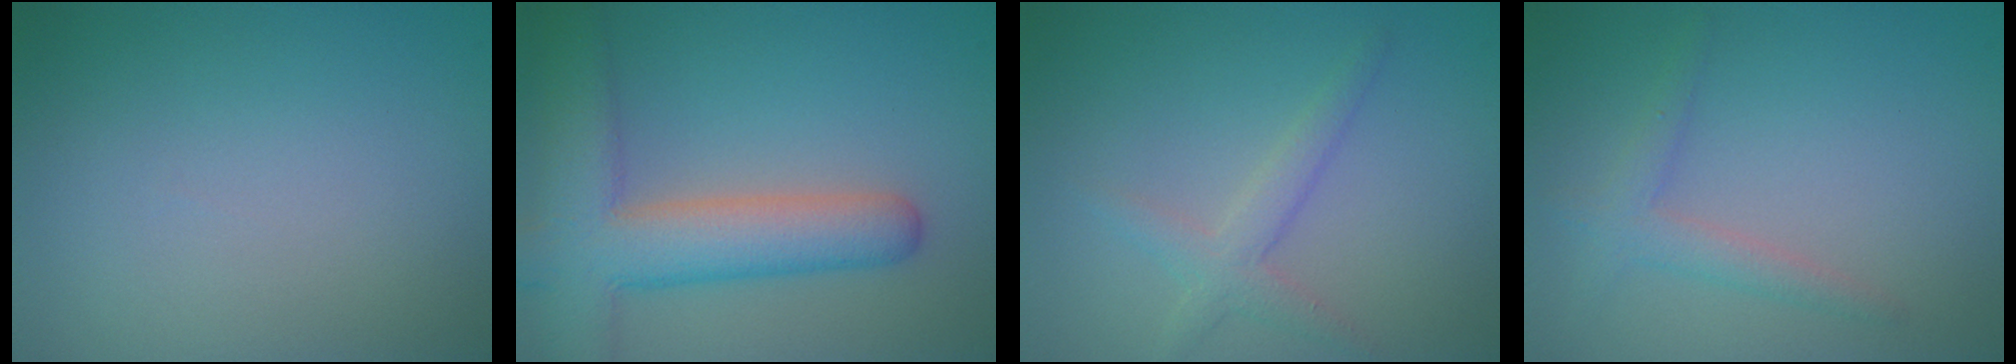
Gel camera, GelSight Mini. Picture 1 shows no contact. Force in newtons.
{"total": 8.0, "press": 8.0, "slide": 0.7}
{"total": 2.3, "press": 2.3, "slide": 0.1}
{"total": 2.1, "press": 2.1, "slide": 0.1}